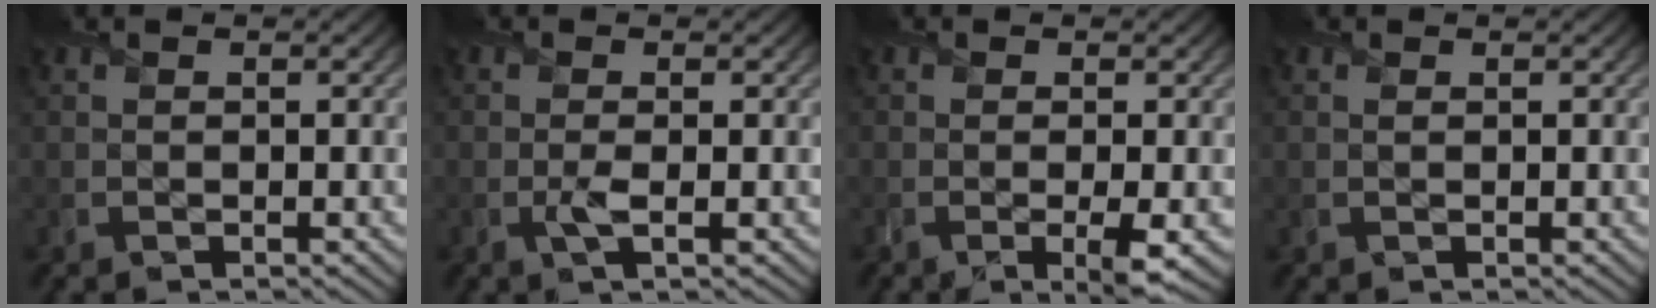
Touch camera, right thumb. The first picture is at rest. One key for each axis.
{"total": 1.0, "fx": -0.2, "fy": 0.2, "fz": 1.0, "tx": -0.018, "ty": -0.001, "tz": -0.007}
{"total": 2.9, "fx": -0.8, "fy": 0.5, "fz": 2.7, "tx": -0.050, "ty": -0.007, "tz": -0.015}
{"total": 0.0}